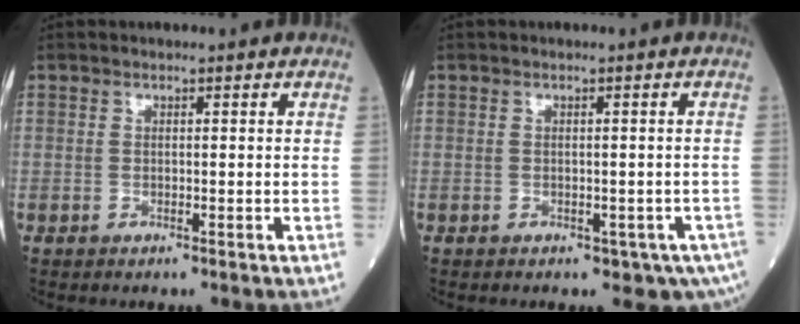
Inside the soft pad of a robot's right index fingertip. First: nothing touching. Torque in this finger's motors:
{"motor_torque": [0.09, -0.41, 0.61, 0.00]}